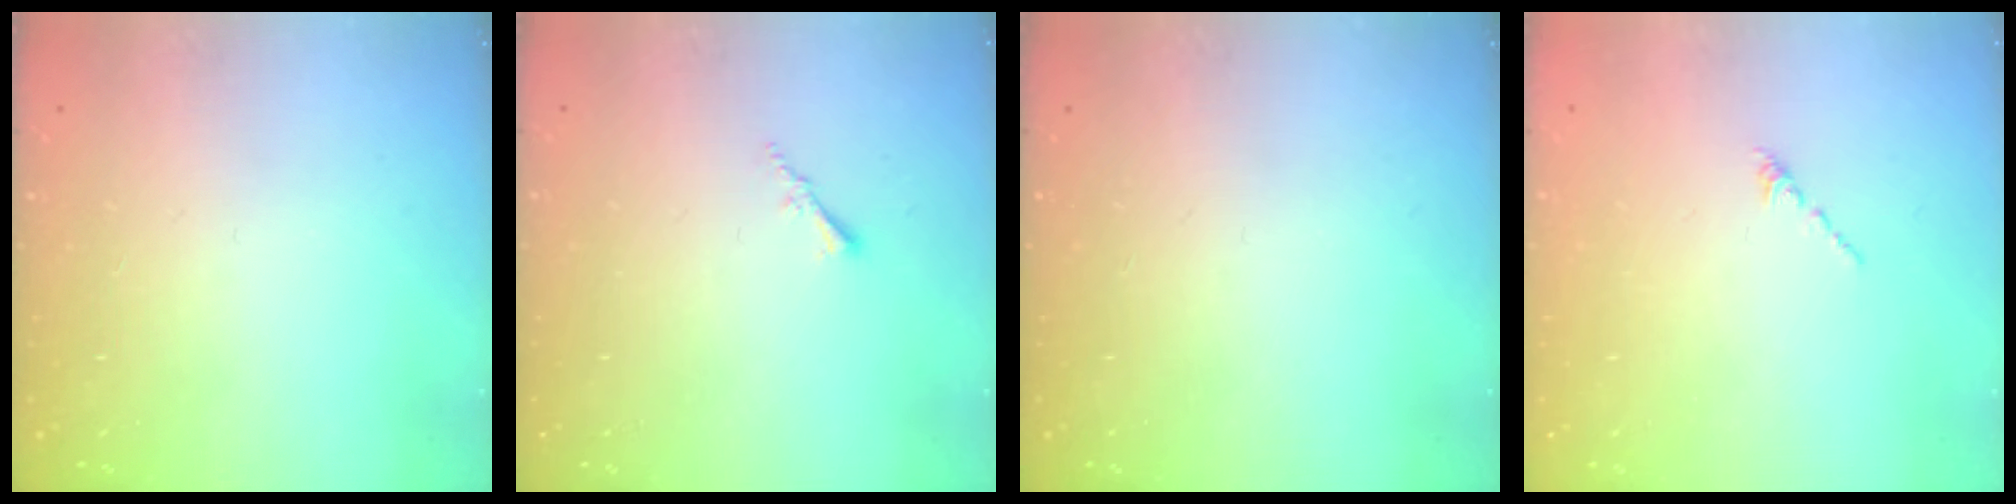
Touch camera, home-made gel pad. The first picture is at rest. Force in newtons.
{"total": 1.5, "press": 1.5, "slide": 0.4}
{"total": 0.0}
{"total": 0.6, "press": 0.5, "slide": 0.3}